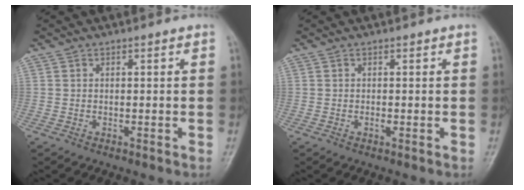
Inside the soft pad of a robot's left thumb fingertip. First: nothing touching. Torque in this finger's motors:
{"motor_torque": [0.00, 0.00, 0.26, 0.06, 0.00]}